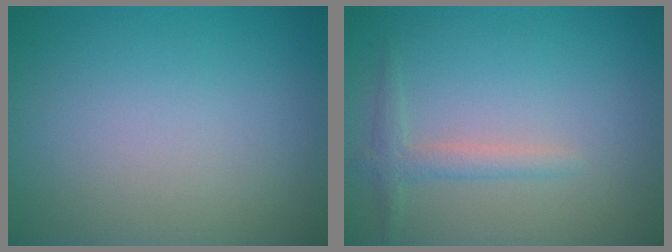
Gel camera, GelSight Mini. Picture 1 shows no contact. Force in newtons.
{"total": 1.8, "press": 1.7, "slide": 0.1}